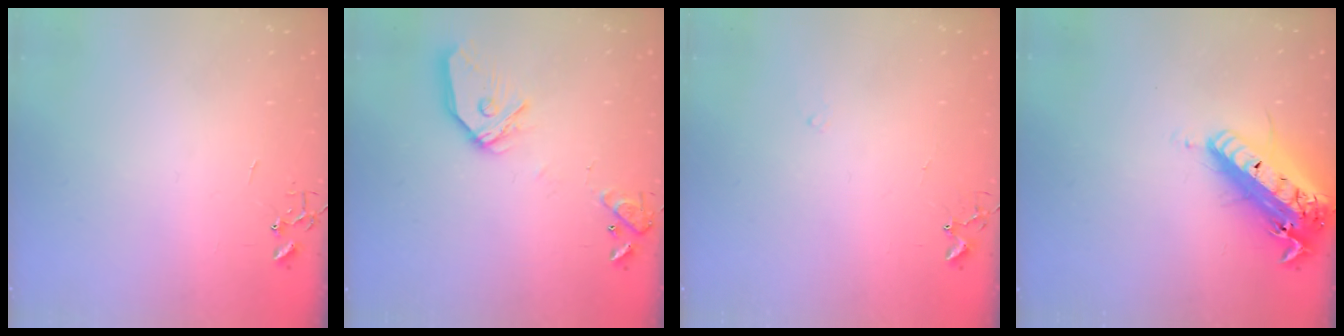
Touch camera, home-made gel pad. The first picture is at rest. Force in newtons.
{"total": 14.7, "press": 14.6, "slide": 1.9}
{"total": 6.5, "press": 6.5, "slide": 0.7}
{"total": 21.3, "press": 20.9, "slide": 4.2}